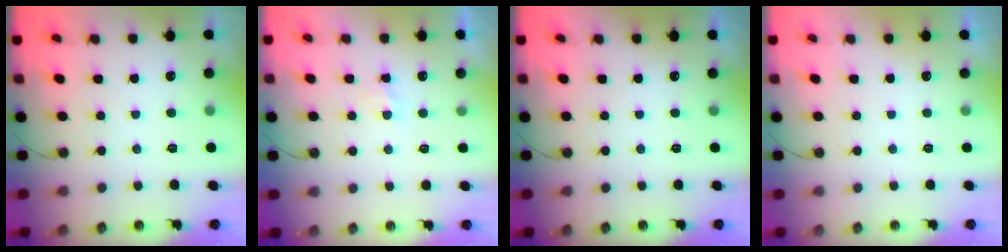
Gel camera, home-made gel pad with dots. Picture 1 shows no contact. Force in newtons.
{"total": 2.3, "press": 2.3, "slide": 0.4}
{"total": 0.0}
{"total": 0.0}